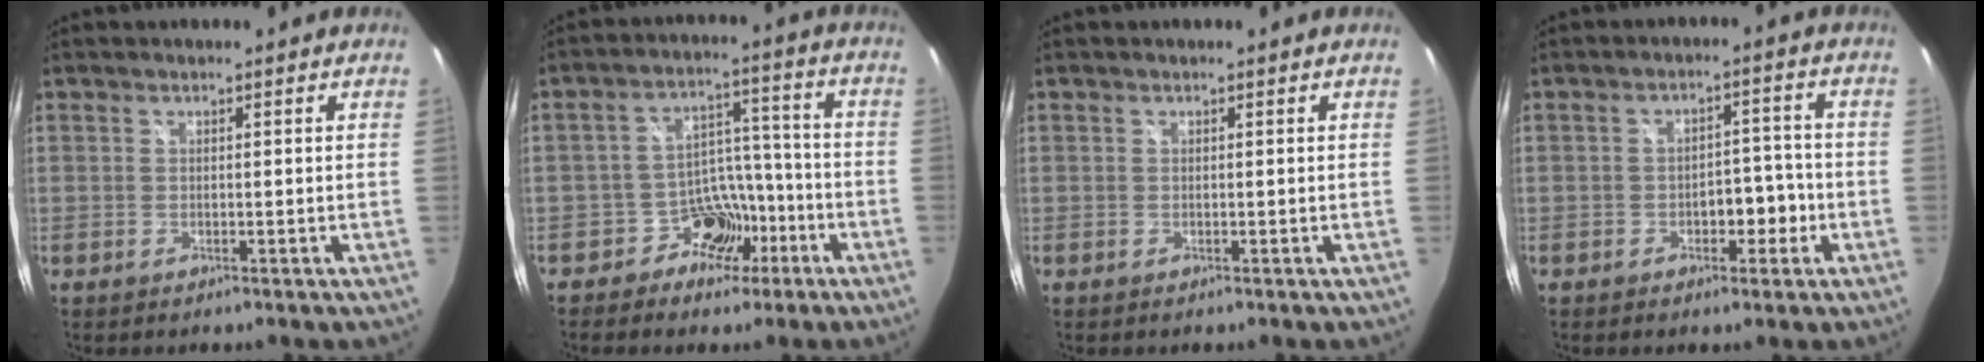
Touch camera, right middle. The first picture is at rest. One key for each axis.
{"total": 8.5, "fx": -5.3, "fy": 6.2, "fz": 2.3, "tx": -0.030, "ty": 0.039, "tz": -0.082}
{"total": 0.0}
{"total": 4.2, "fx": -1.5, "fy": 2.7, "fz": 2.8, "tx": -0.041, "ty": 0.009, "tz": -0.022}